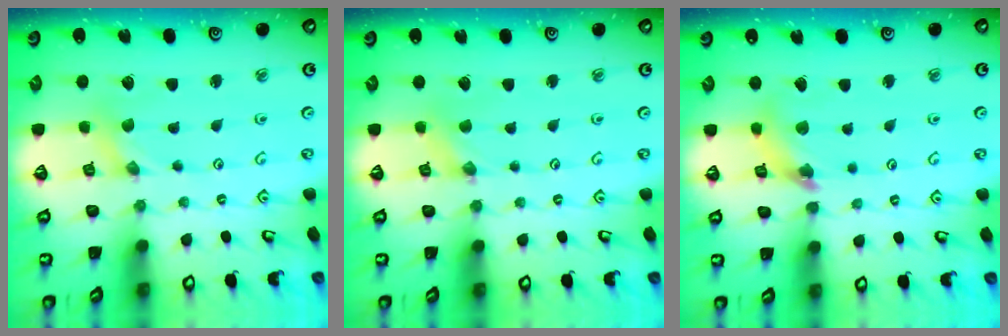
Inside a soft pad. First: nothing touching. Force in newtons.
{"total": 0.0}
{"total": 7.9, "press": 7.9, "slide": 0.8}